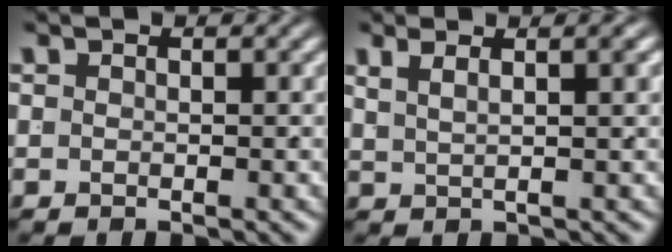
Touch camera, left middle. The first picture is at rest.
{"total": 2.7, "force": [1.5, -0.3, 2.1], "torque": [-0.020, 0.007, 0.035]}